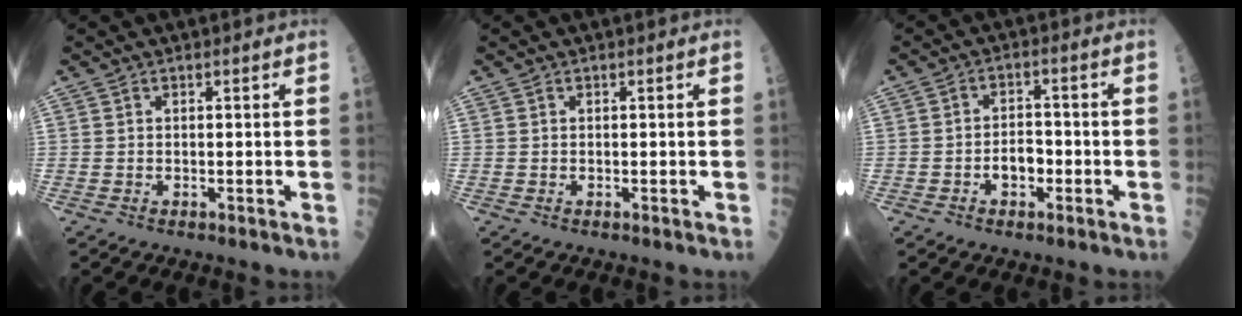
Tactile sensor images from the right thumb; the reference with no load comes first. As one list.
[{"total": 0.0}, {"total": 4.4, "force": [-1.6, 2.8, 3.0], "torque": [-0.028, 0.019, -0.027]}]